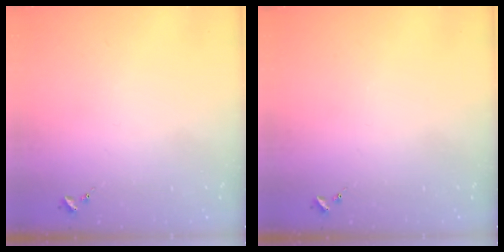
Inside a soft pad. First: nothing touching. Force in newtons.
{"total": 0.0}